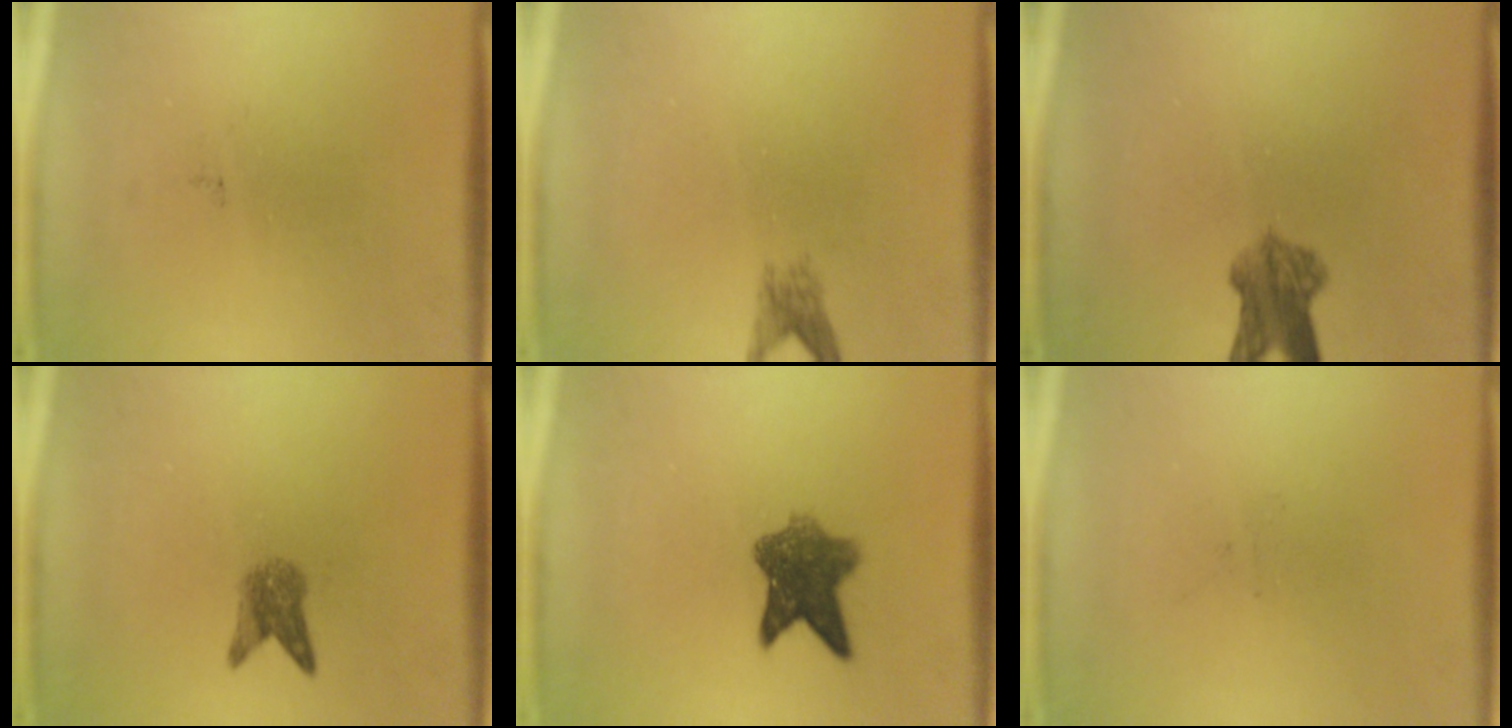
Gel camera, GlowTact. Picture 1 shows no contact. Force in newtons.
{"total": 1.9}
{"total": 5.5}
{"total": 2.9}
{"total": 7.1}
{"total": 0.0}